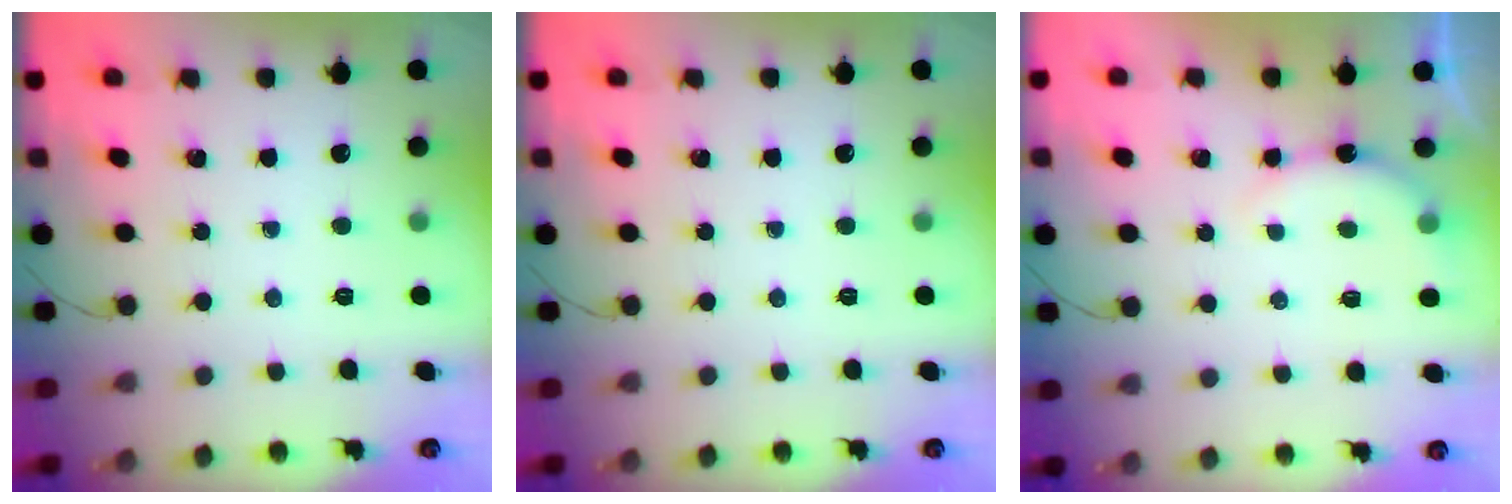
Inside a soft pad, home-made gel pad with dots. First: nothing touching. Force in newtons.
{"total": 0.0}
{"total": 6.3, "press": 6.3, "slide": 0.8}